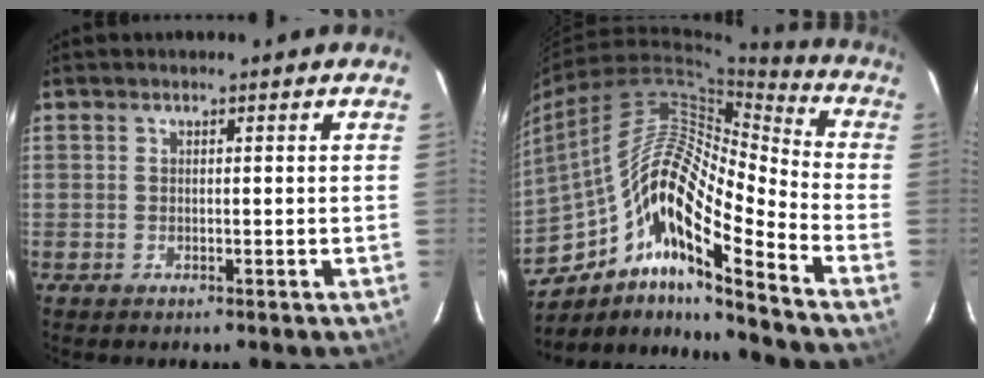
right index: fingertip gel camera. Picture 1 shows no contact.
{"total": 17.9, "force": [-8.7, 3.8, 15.2], "torque": [-0.256, -0.005, -0.170]}